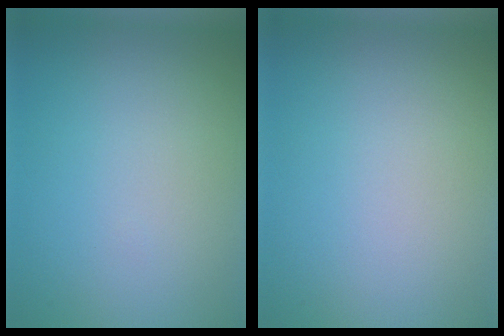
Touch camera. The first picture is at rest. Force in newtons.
{"total": 0.0}